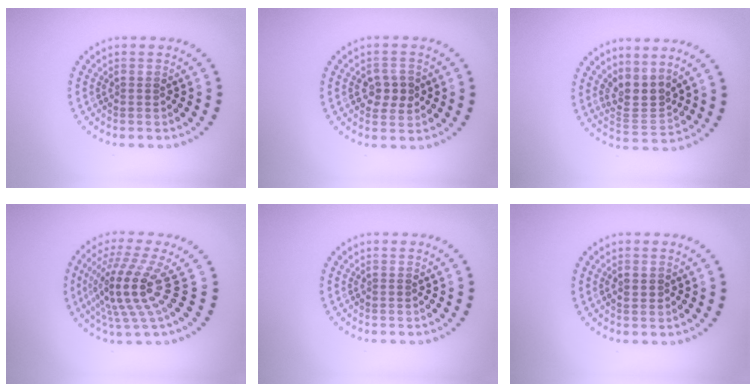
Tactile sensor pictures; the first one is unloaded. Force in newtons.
{"total": 2.6, "press": 2.6, "slide": 0.2}
{"total": 3.0, "press": 2.3, "slide": 1.9}
{"total": 5.2, "press": 3.7, "slide": 3.7}
{"total": 0.0}
{"total": 0.7, "press": 0.6, "slide": 0.2}